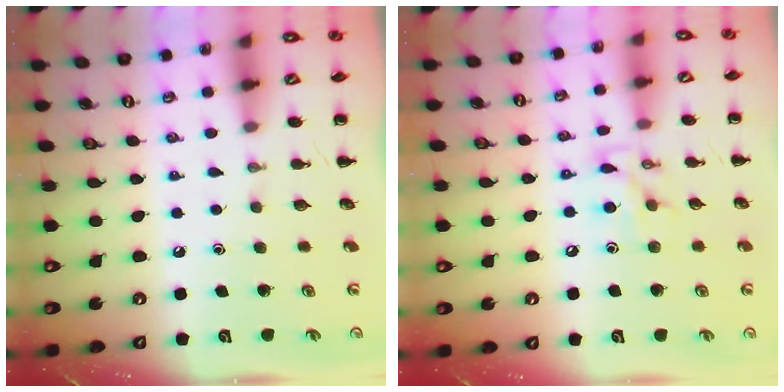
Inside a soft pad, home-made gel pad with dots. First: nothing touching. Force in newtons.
{"total": 9.5, "press": 9.5, "slide": 0.5}